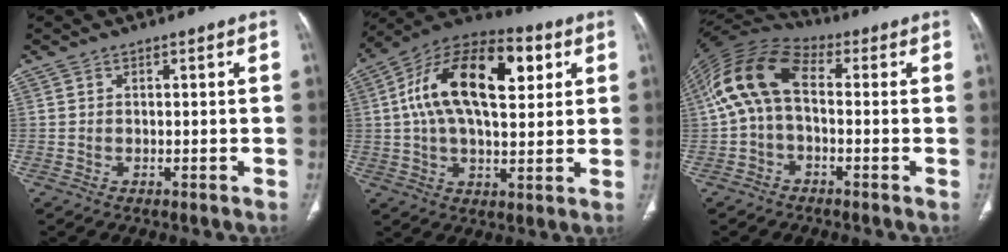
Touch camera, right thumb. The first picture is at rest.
{"total": 21.8, "force": [5.6, 11.0, 18.0], "torque": [-0.290, 0.015, 0.081]}
{"total": 12.8, "force": [0.7, 7.4, 10.4], "torque": [-0.203, 0.041, -0.002]}